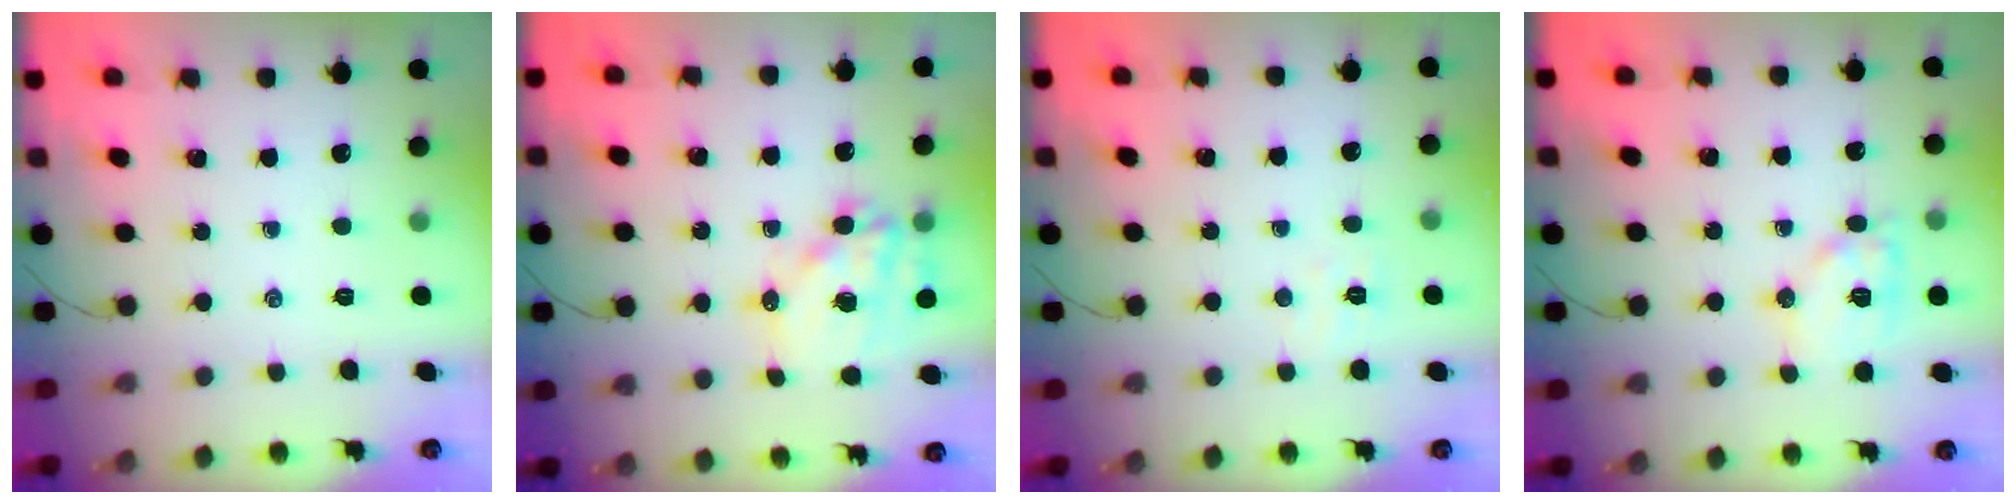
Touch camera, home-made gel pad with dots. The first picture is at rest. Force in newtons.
{"total": 14.5, "press": 14.2, "slide": 3.2}
{"total": 3.3, "press": 3.2, "slide": 0.9}
{"total": 10.9, "press": 10.9, "slide": 0.6}